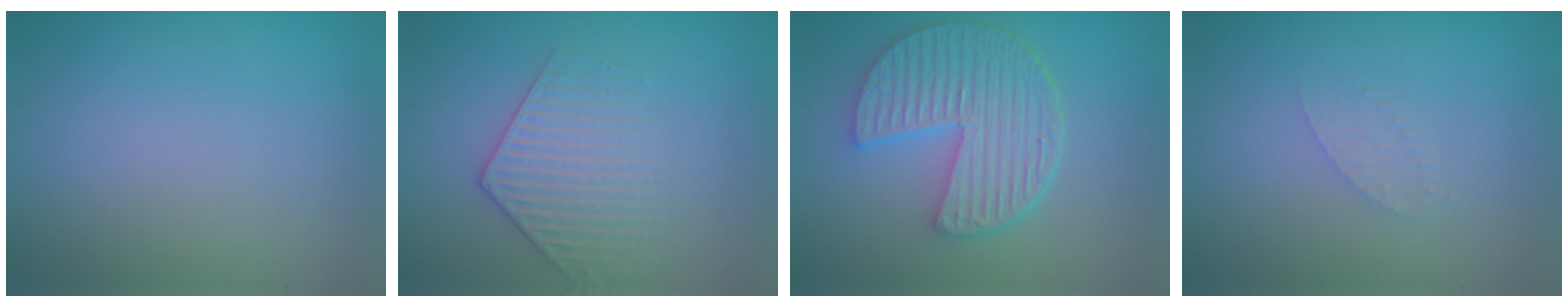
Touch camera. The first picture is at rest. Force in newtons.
{"total": 3.2, "press": 2.8, "slide": 1.5}
{"total": 5.9, "press": 4.7, "slide": 3.5}
{"total": 1.0, "press": 1.0, "slide": 0.1}